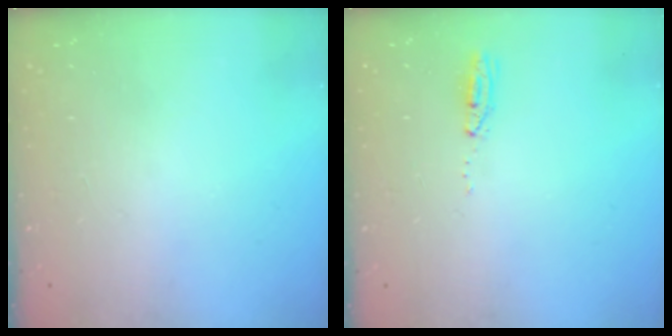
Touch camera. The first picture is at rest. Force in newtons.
{"total": 4.0, "press": 3.8, "slide": 1.2}